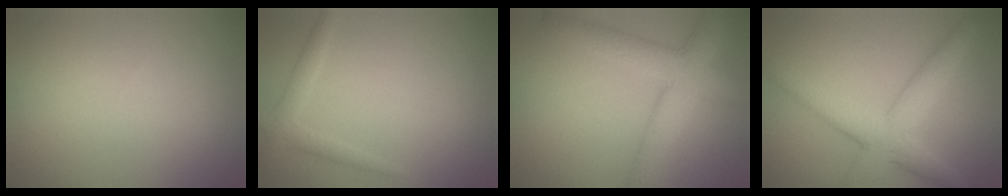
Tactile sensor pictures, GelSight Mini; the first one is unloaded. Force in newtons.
{"total": 1.8, "press": 1.8, "slide": 0.1}
{"total": 6.1, "press": 6.0, "slide": 0.6}
{"total": 5.6, "press": 5.6, "slide": 0.1}